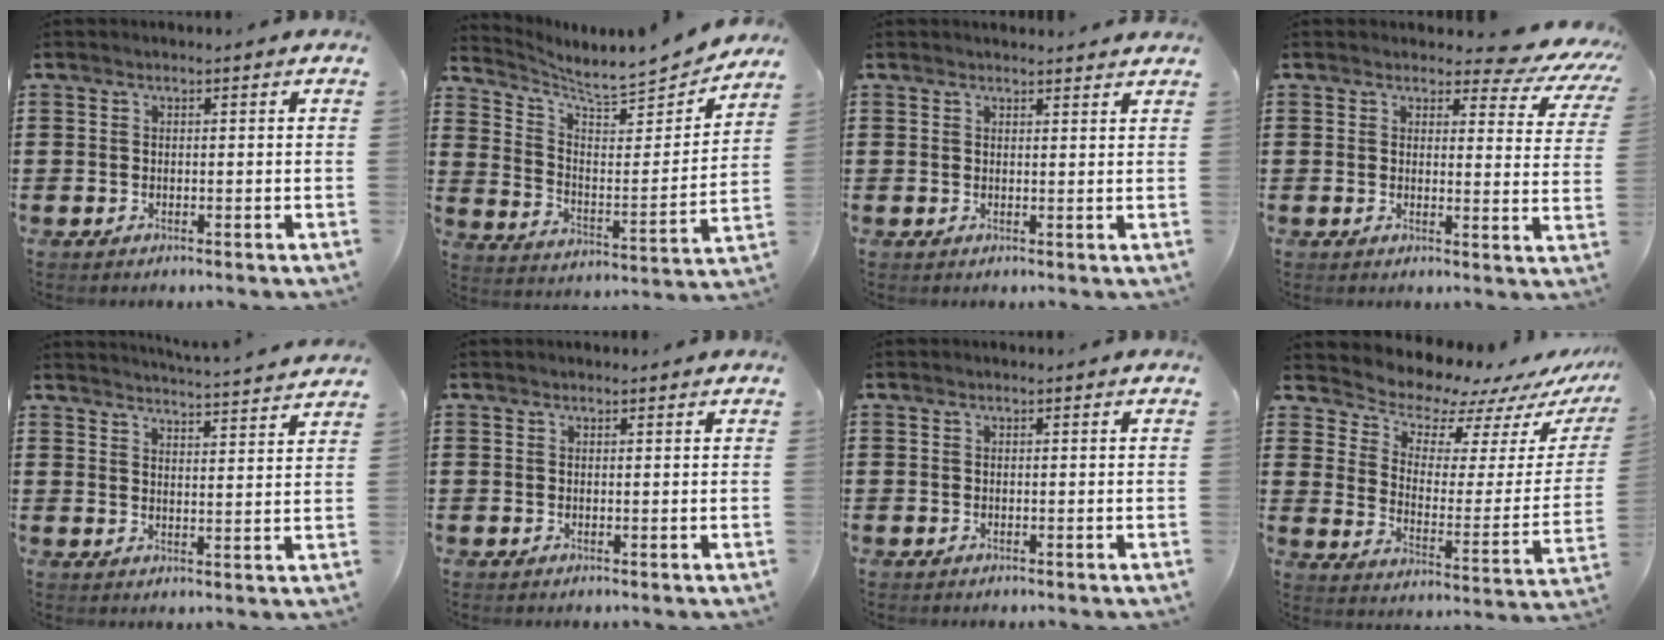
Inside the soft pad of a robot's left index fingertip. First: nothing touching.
{"total": 6.2, "force": [6.0, 0.5, 1.8], "torque": [-0.060, -0.054, 0.096]}
{"total": 1.6, "force": [1.6, 0.1, 0.1], "torque": [-0.006, 0.002, 0.031]}
{"total": 4.1, "force": [3.3, 1.3, 2.0], "torque": [-0.030, -0.024, 0.051]}
{"total": 4.0, "force": [3.9, -0.8, 0.2], "torque": [-0.013, -0.034, 0.065]}
{"total": 0.6, "force": [0.5, 0.4, 0.0], "torque": [-0.001, 0.002, 0.009]}
{"total": 0.0}
{"total": 7.4, "force": [7.1, 2.1, 0.7], "torque": [-0.044, -0.069, 0.123]}